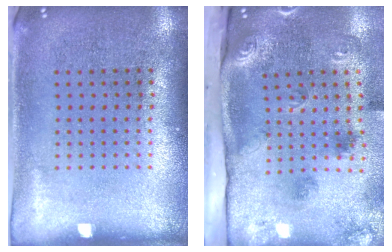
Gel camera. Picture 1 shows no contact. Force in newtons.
{"total": 3.3, "press": 2.1, "slide": 2.5}